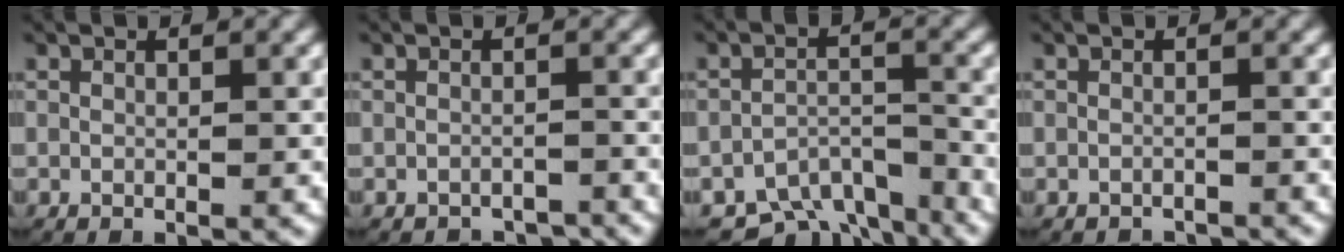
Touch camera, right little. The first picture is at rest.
{"total": 1.9, "force": [-1.8, 0.3, -0.1], "torque": [0.008, -0.004, -0.032]}
{"total": 7.0, "force": [-5.4, 3.6, 2.4], "torque": [-0.036, -0.012, -0.092]}
{"total": 1.2, "force": [-1.2, 0.1, 0.0], "torque": [0.004, -0.004, -0.019]}